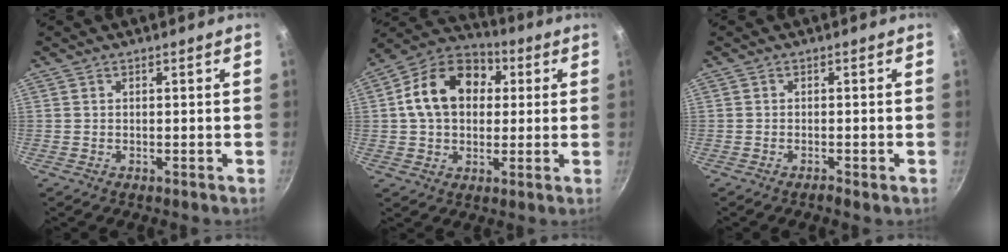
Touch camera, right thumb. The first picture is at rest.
{"total": 15.9, "force": [2.9, 11.8, 10.2], "torque": [-0.145, 0.028, 0.032]}
{"total": 1.2, "force": [-0.8, 0.3, 0.9], "torque": [-0.024, 0.005, -0.016]}